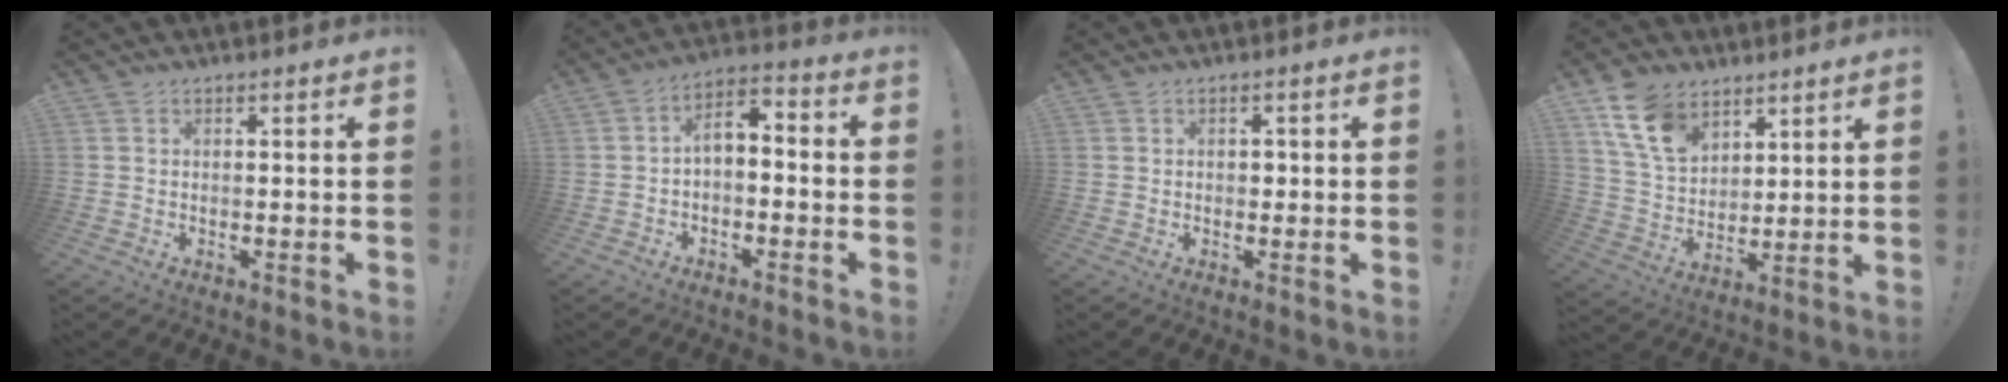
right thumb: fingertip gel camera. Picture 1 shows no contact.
{"total": 4.9, "force": [-1.9, 3.0, 3.3], "torque": [-0.068, 0.011, -0.033]}
{"total": 1.3, "force": [-0.3, 1.1, 0.7], "torque": [-0.008, 0.002, -0.007]}
{"total": 13.7, "force": [8.4, 8.8, 6.3], "torque": [-0.125, -0.032, 0.167]}